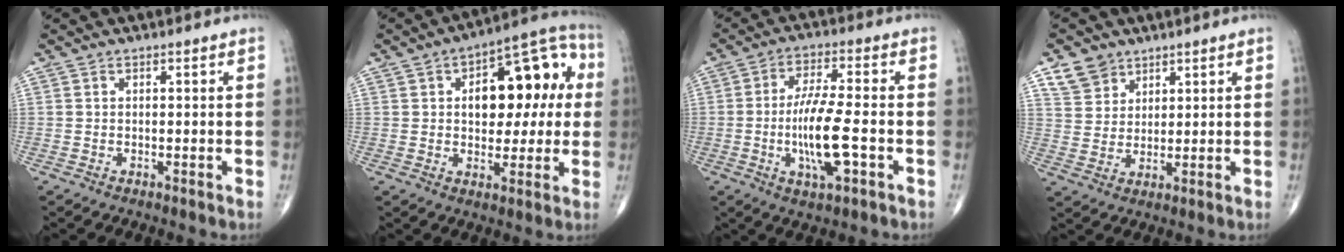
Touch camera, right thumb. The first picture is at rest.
{"total": 17.4, "force": [2.9, 9.5, 14.3], "torque": [-0.150, 0.033, 0.039]}
{"total": 11.6, "force": [-2.5, 2.9, 11.0], "torque": [-0.212, 0.006, -0.044]}
{"total": 6.0, "force": [3.9, 4.3, 1.4], "torque": [-0.008, -0.021, 0.081]}